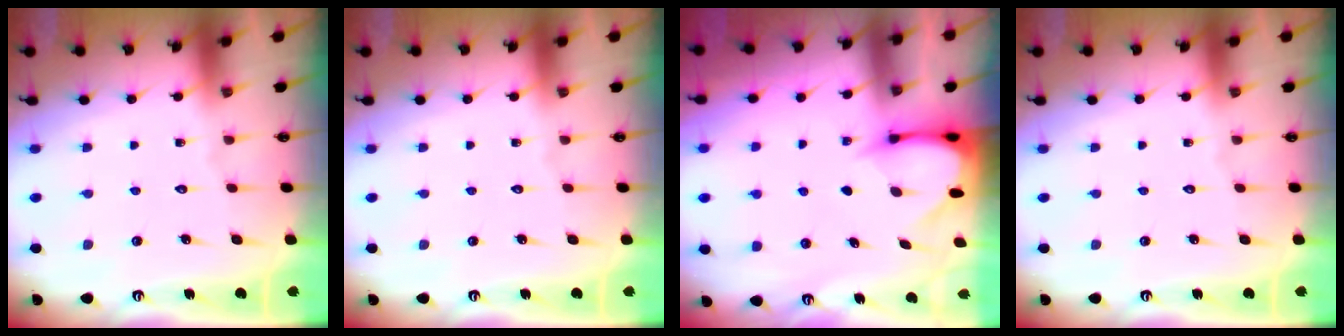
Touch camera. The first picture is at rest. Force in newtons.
{"total": 0.0}
{"total": 3.4, "press": 3.4, "slide": 0.3}
{"total": 0.0}